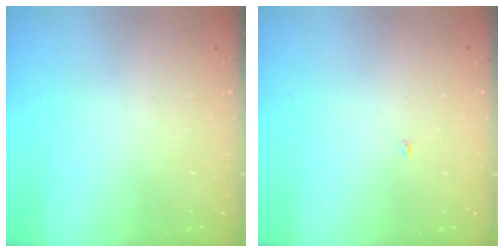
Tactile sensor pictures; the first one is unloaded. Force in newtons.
{"total": 1.9, "press": 1.9, "slide": 0.2}